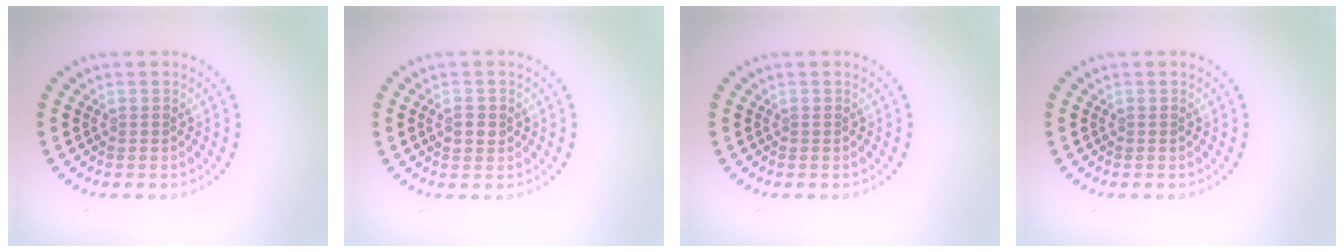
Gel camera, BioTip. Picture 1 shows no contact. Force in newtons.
{"total": 1.5, "press": 1.4, "slide": 0.2}
{"total": 0.0}
{"total": 0.0}